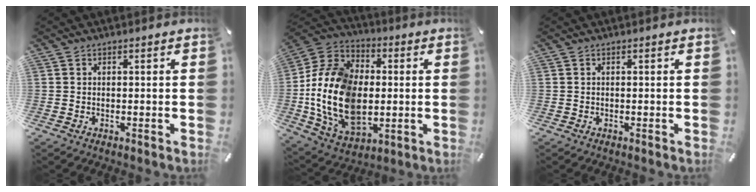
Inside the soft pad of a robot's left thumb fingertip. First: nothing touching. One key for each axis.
{"total": 20.5, "fx": -2.1, "fy": 15.0, "fz": 13.8, "tx": -0.328, "ty": 0.010, "tz": -0.038}
{"total": 0.0}